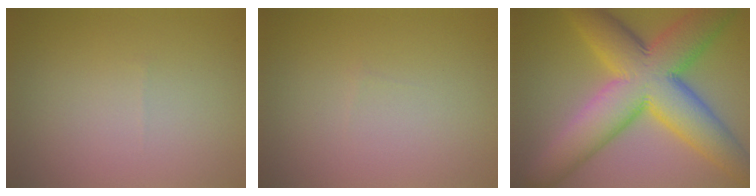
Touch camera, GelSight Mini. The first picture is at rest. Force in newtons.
{"total": 0.0}
{"total": 13.1, "press": 13.1, "slide": 0.2}